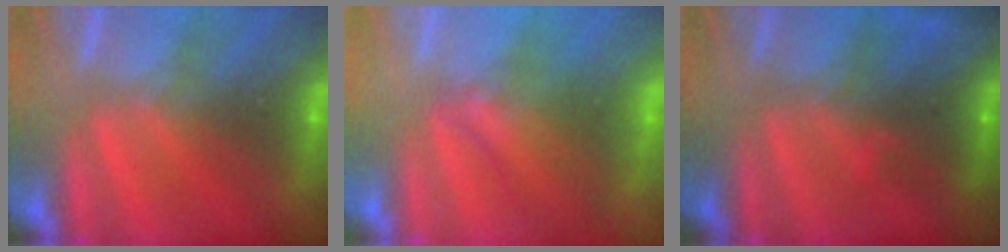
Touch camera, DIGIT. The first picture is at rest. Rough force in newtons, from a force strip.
{"total": 3.4}
{"total": 2.6}